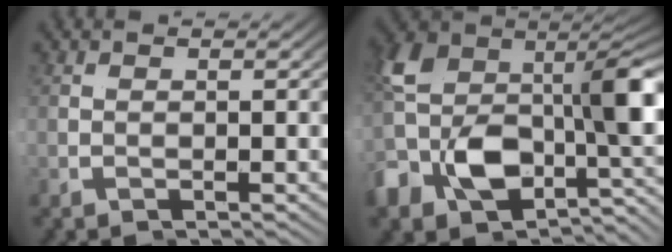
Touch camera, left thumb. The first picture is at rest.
{"total": 13.4, "force": [-3.4, 7.5, 10.6], "torque": [-0.230, -0.027, -0.028]}